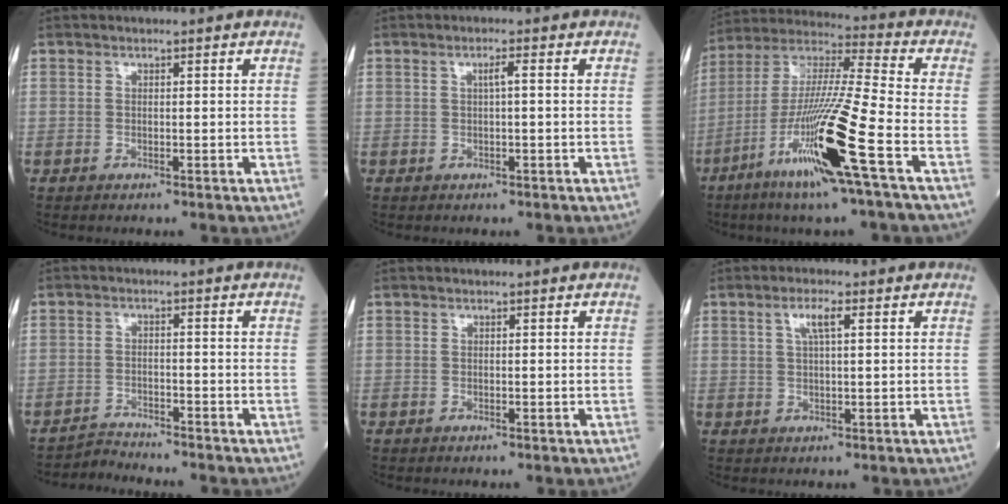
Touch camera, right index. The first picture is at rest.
{"total": 1.4, "force": [0.2, 0.0, 1.4], "torque": [-0.026, 0.004, 0.002]}
{"total": 18.1, "force": [-7.7, -0.6, 16.4], "torque": [-0.344, -0.030, -0.151]}
{"total": 3.2, "force": [-2.9, -0.7, -1.0], "torque": [0.019, -0.014, -0.050]}
{"total": 0.0}
{"total": 3.2, "force": [1.3, 0.4, 2.9], "torque": [-0.059, 0.006, 0.024]}